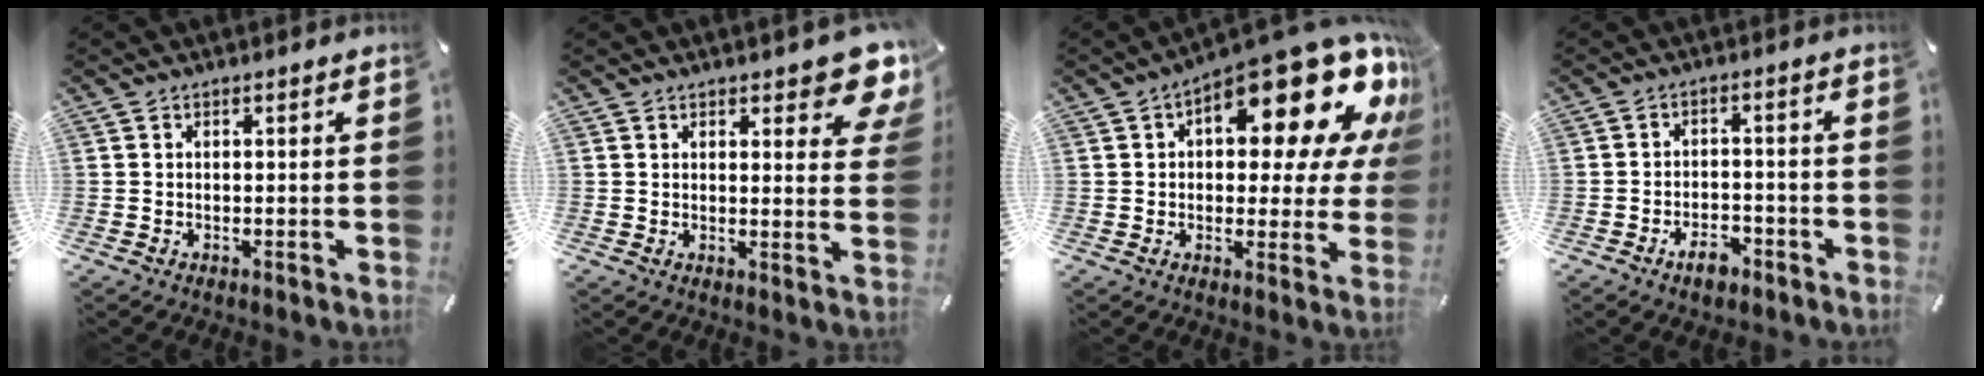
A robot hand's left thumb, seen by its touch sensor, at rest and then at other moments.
{"total": 8.1, "force": [5.7, 3.5, 4.6], "torque": [-0.046, -0.039, 0.097]}
{"total": 21.1, "force": [11.4, 8.3, 15.6], "torque": [-0.211, -0.089, 0.181]}
{"total": 5.4, "force": [-3.6, 2.8, 3.0], "torque": [-0.056, 0.018, -0.065]}